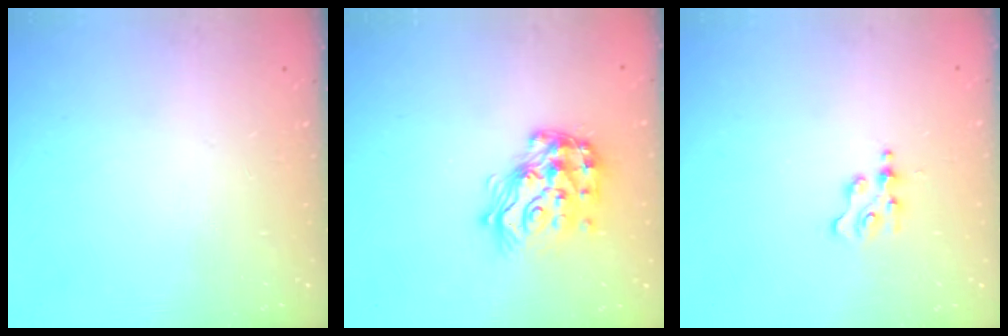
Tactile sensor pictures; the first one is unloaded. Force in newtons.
{"total": 18.2, "press": 18.1, "slide": 1.2}
{"total": 2.5, "press": 2.5, "slide": 0.3}